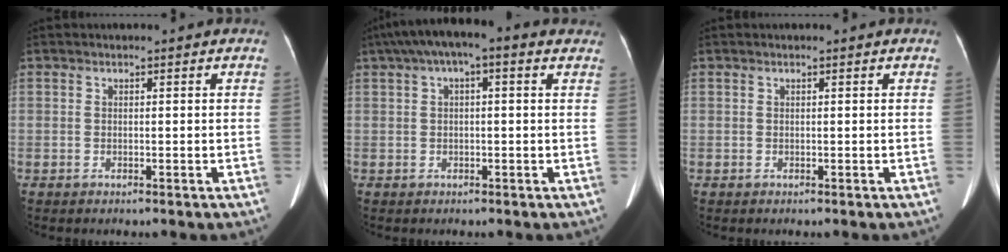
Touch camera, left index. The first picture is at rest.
{"total": 8.8, "force": [5.0, 2.6, 6.8], "torque": [-0.109, 0.054, 0.068]}
{"total": 0.0}